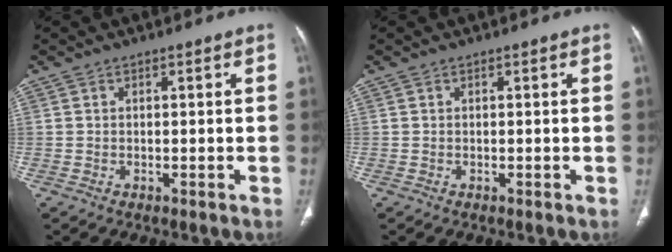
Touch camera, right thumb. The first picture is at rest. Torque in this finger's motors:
{"motor_torque": [0.11, 0.11, 0.00, 0.00, 0.02]}